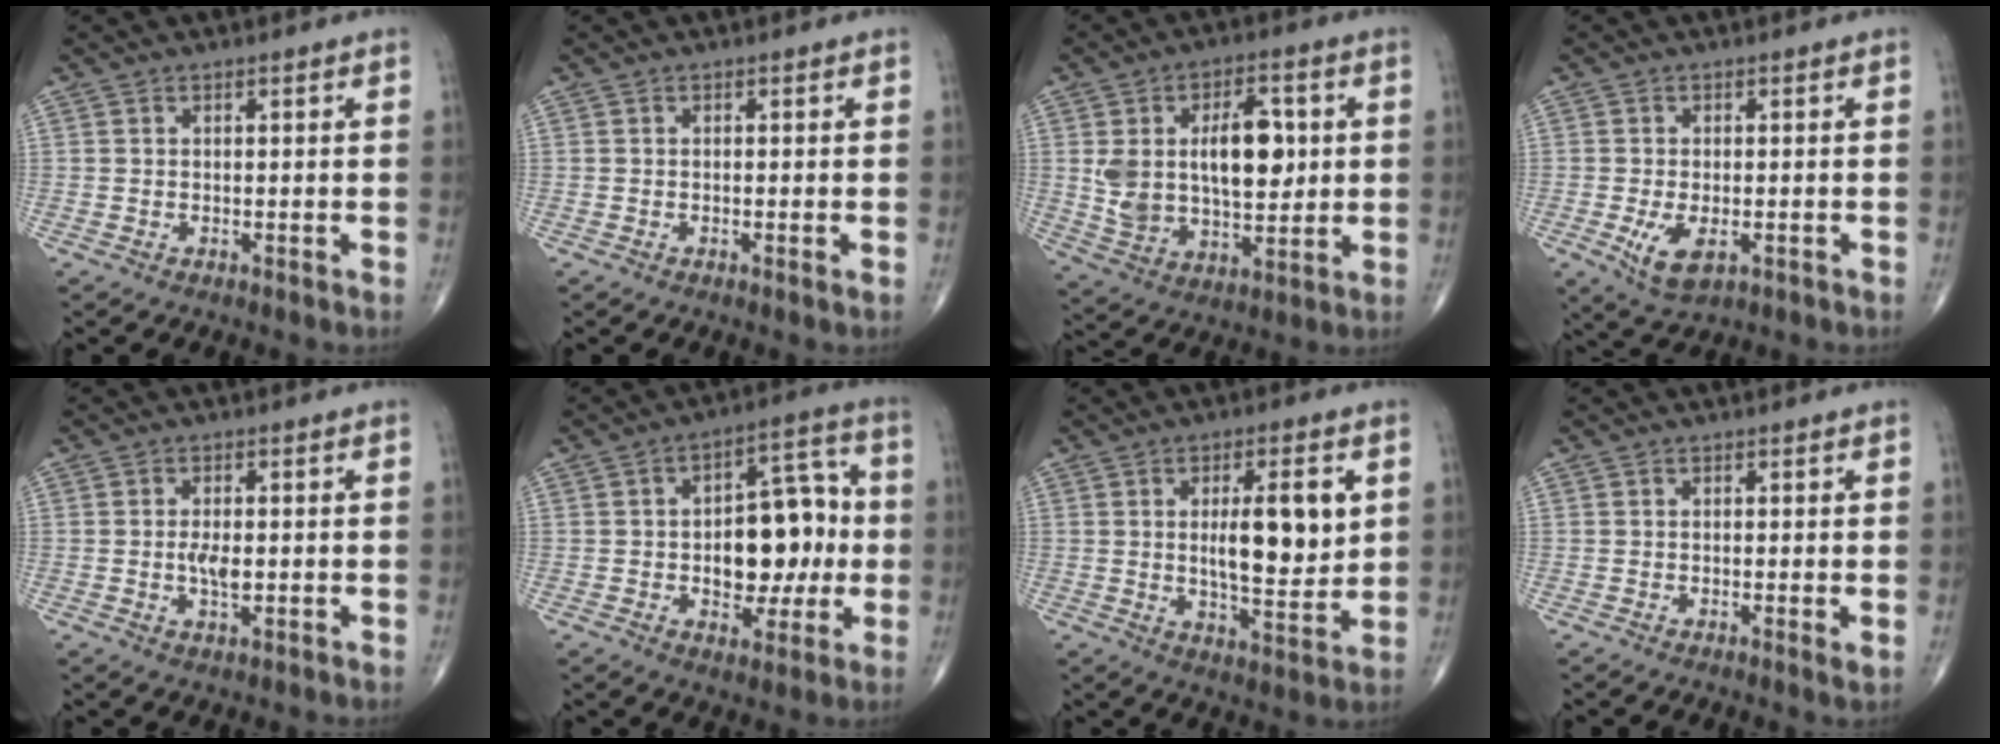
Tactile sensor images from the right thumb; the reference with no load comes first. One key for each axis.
{"total": 0.7, "fx": -0.2, "fy": 0.0, "fz": 0.7, "tx": -0.014, "ty": -0.002, "tz": -0.003}
{"total": 16.7, "fx": 2.7, "fy": 9.4, "fz": 13.6, "tx": -0.202, "ty": -0.001, "tz": 0.058}
{"total": 6.2, "fx": -1.9, "fy": 3.0, "fz": 5.1, "tx": -0.093, "ty": -0.010, "tz": -0.026}
{"total": 3.7, "fx": -0.5, "fy": 1.7, "fz": 3.3, "tx": -0.058, "ty": -0.002, "tz": -0.010}
{"total": 15.9, "fx": -0.9, "fy": 9.1, "fz": 12.9, "tx": -0.138, "ty": 0.034, "tz": -0.008}
{"total": 13.2, "fx": 2.5, "fy": 4.5, "fz": 12.1, "tx": -0.170, "ty": -0.023, "tz": 0.043}
{"total": 1.5, "fx": -0.3, "fy": 0.1, "fz": 1.5, "tx": -0.030, "ty": -0.007, "tz": -0.008}